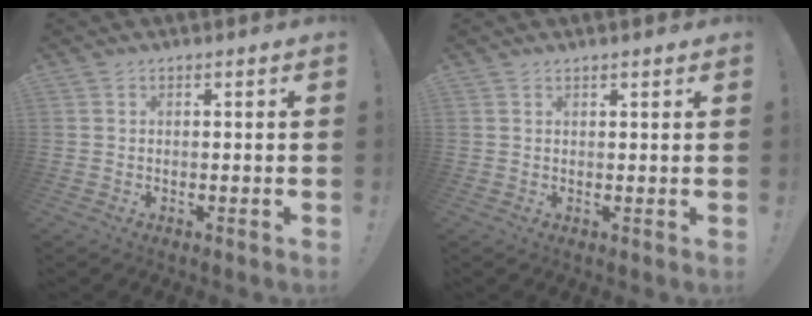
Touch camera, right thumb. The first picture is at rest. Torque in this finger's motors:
{"motor_torque": [0.00, 0.00, 0.00, 0.01, 0.00]}